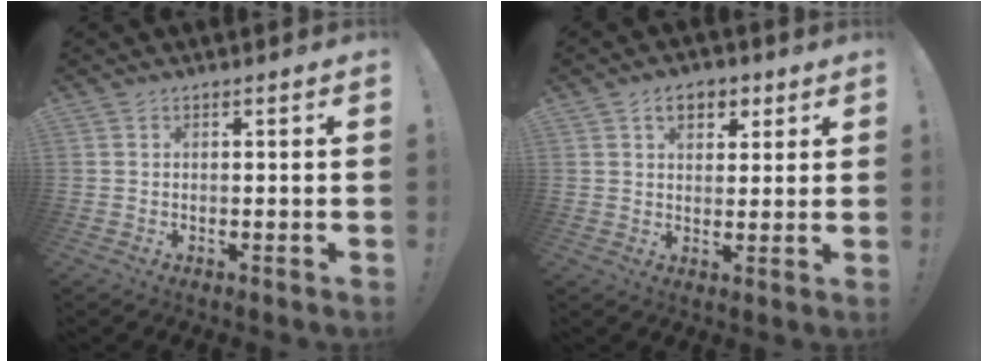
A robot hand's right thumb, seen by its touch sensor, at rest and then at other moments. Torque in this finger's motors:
{"motor_torque": [-0.59, 0.70, 0.07, 0.00, 0.00]}